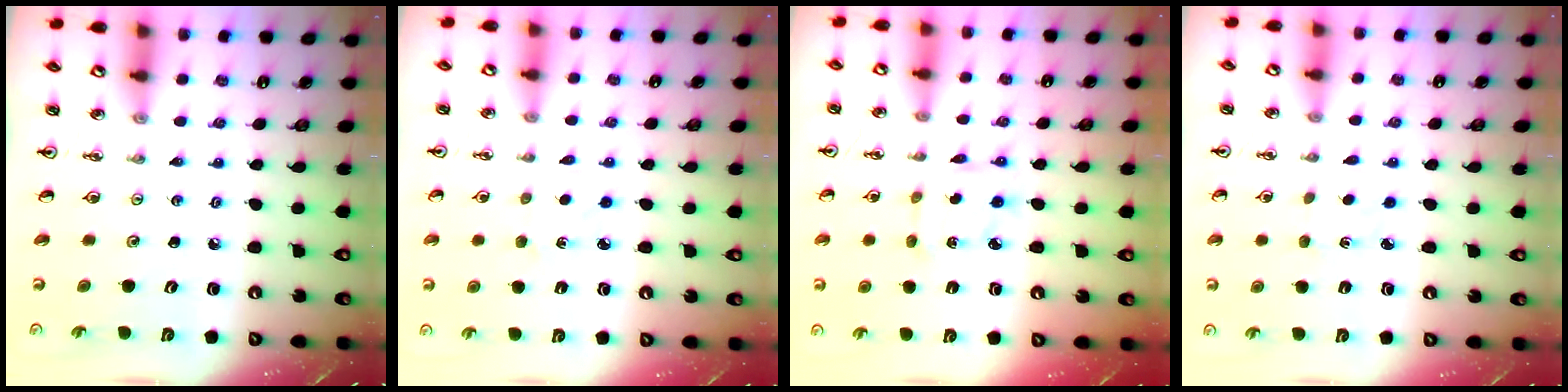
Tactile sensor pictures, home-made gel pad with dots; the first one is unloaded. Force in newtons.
{"total": 3.0, "press": 3.0, "slide": 0.4}
{"total": 2.5, "press": 2.5, "slide": 0.1}
{"total": 1.3, "press": 1.3, "slide": 0.3}